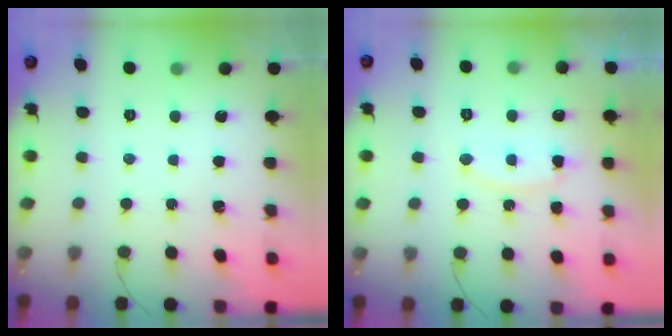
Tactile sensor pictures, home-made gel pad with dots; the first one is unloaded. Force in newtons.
{"total": 11.1, "press": 11.1, "slide": 0.7}